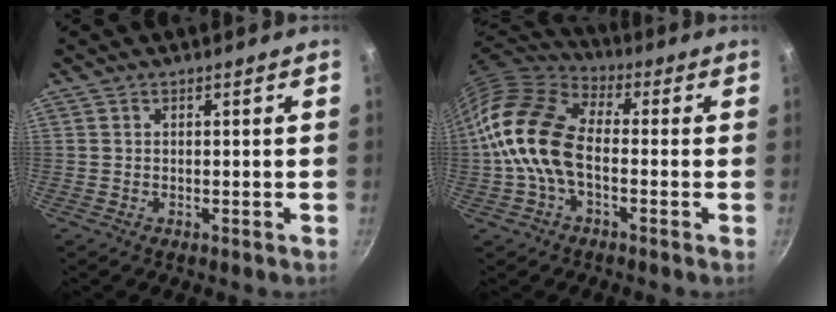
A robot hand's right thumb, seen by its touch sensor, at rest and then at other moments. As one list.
[{"total": 14.6, "force": [-1.7, 8.8, 11.5], "torque": [-0.207, 0.033, -0.053]}]